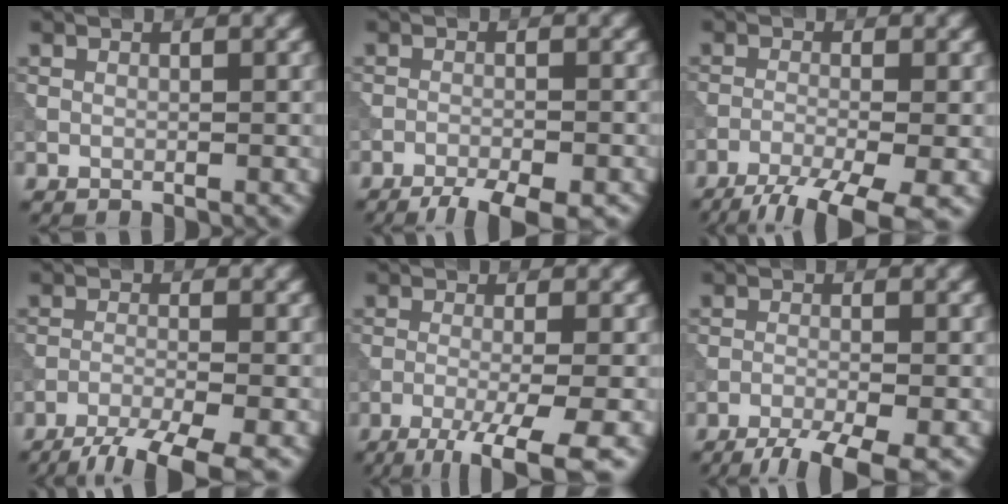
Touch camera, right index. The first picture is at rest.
{"total": 7.1, "force": [-6.0, 1.6, 3.6], "torque": [-0.053, -0.016, -0.082]}
{"total": 8.0, "force": [-5.8, 1.8, 5.3], "torque": [-0.090, -0.029, -0.098]}
{"total": 7.3, "force": [-5.8, 1.3, 4.4], "torque": [-0.071, -0.025, -0.097]}
{"total": 7.6, "force": [-4.4, 1.7, 6.0], "torque": [-0.086, -0.010, -0.073]}
{"total": 6.5, "force": [-4.8, 1.2, 4.1], "torque": [-0.066, -0.027, -0.081]}